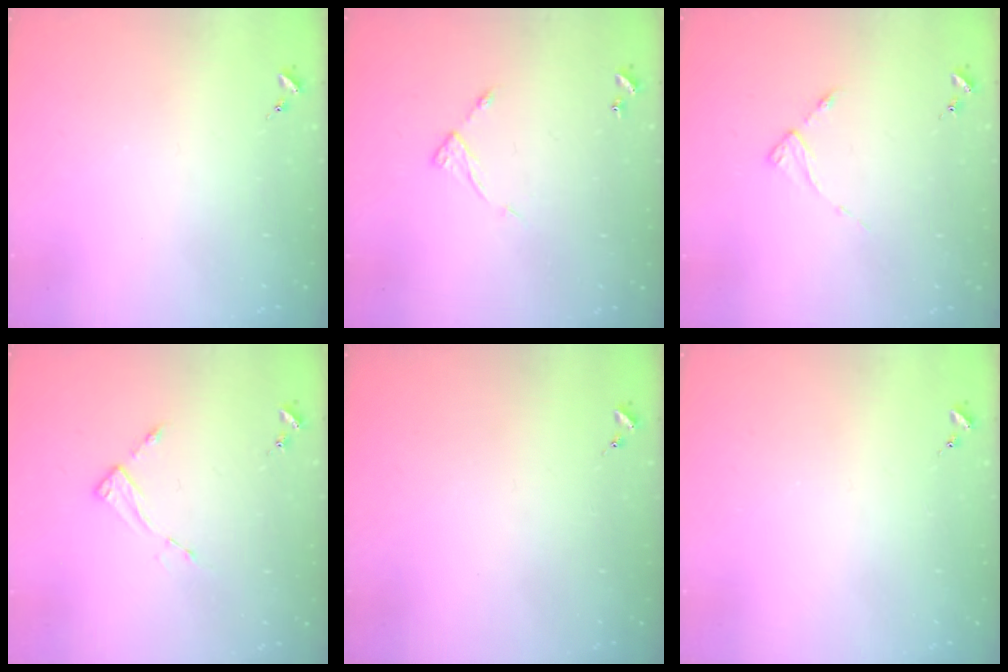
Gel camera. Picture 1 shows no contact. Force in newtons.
{"total": 5.4, "press": 5.4, "slide": 0.4}
{"total": 2.7, "press": 2.7, "slide": 0.4}
{"total": 3.0, "press": 3.0, "slide": 0.5}
{"total": 0.0}
{"total": 0.0}